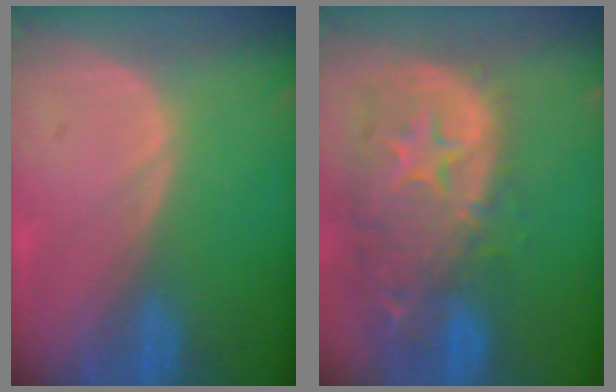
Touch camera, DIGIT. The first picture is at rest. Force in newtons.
{"total": 14.1, "press": 11.4, "slide": 8.4}